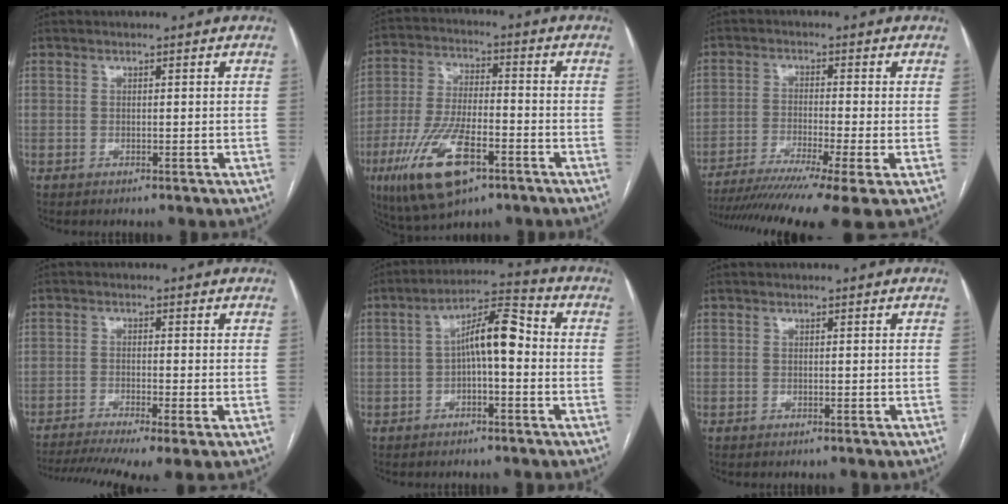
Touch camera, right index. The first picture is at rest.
{"total": 14.8, "force": [-7.3, 5.3, 11.8], "torque": [-0.244, -0.009, -0.124]}
{"total": 14.9, "force": [-11.1, -0.9, 10.0], "torque": [-0.146, -0.035, -0.178]}
{"total": 11.9, "force": [-8.3, 1.4, 8.4], "torque": [-0.152, -0.014, -0.133]}
{"total": 8.1, "force": [-0.2, 2.1, 7.9], "torque": [-0.135, 0.034, -0.006]}
{"total": 0.0}